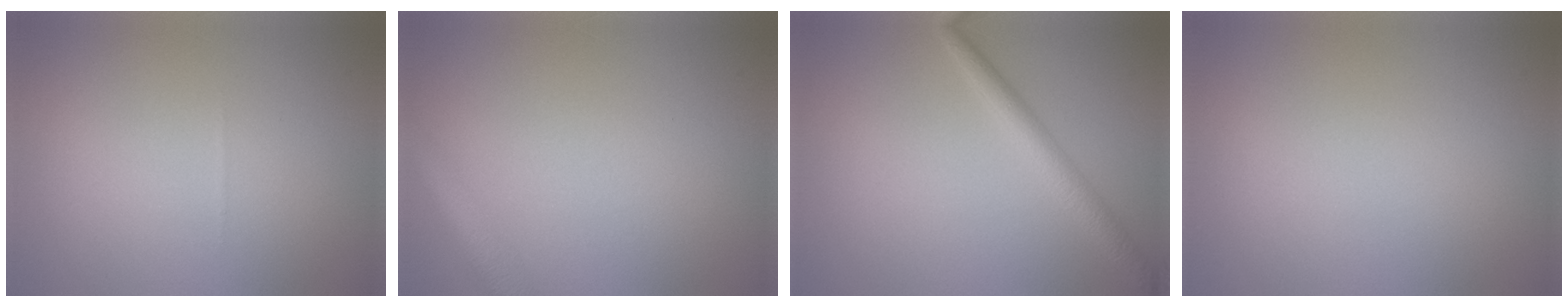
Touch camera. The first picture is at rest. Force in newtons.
{"total": 2.4, "press": 2.4, "slide": 0.1}
{"total": 2.3, "press": 2.3, "slide": 0.2}
{"total": 0.0}